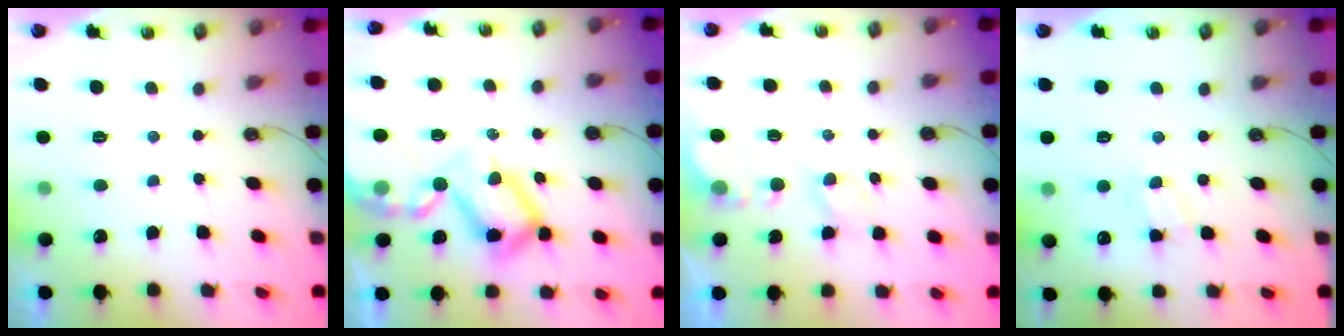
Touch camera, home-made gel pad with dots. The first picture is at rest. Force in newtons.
{"total": 19.8, "press": 19.7, "slide": 2.0}
{"total": 4.7, "press": 4.7, "slide": 0.3}
{"total": 4.5, "press": 4.4, "slide": 0.6}